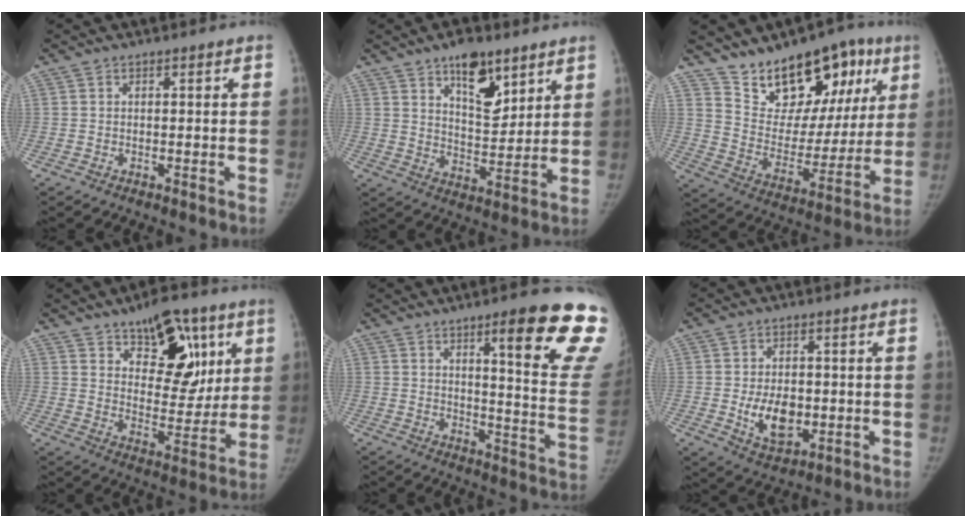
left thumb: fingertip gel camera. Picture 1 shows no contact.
{"total": 11.4, "force": [7.0, 5.4, 7.2], "torque": [-0.084, -0.047, 0.120]}
{"total": 20.3, "force": [12.3, 11.3, 11.5], "torque": [-0.103, -0.051, 0.200]}
{"total": 16.6, "force": [8.2, 9.1, 11.1], "torque": [-0.098, -0.044, 0.130]}
{"total": 21.0, "force": [13.1, 2.8, 16.2], "torque": [-0.171, -0.072, 0.167]}
{"total": 8.7, "force": [-1.1, 5.6, 6.6], "torque": [-0.086, -0.009, -0.006]}